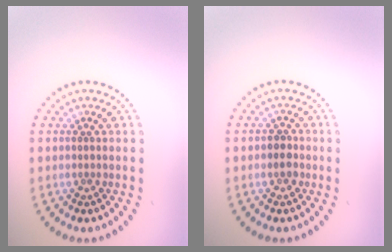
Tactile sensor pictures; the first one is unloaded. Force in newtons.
{"total": 1.6, "press": 1.4, "slide": 0.7}